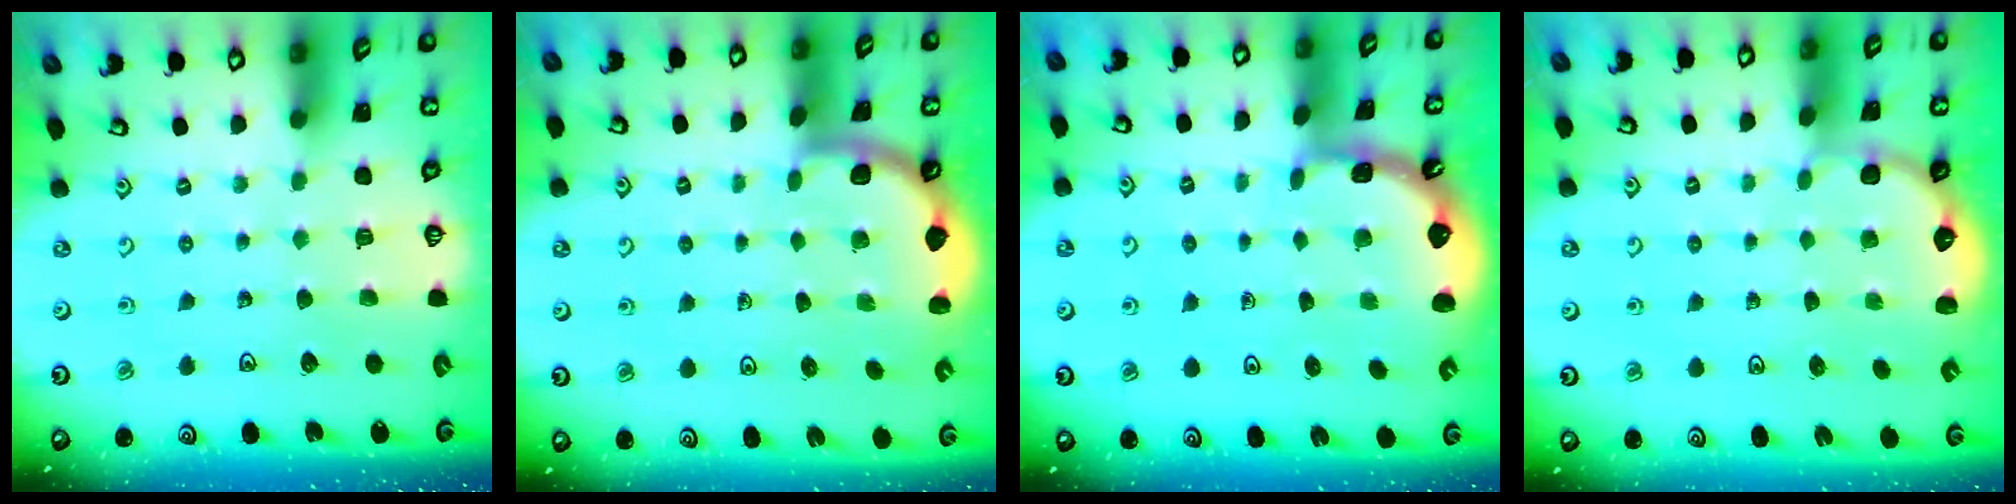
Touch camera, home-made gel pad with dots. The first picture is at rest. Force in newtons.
{"total": 1.6, "press": 1.6, "slide": 0.0}
{"total": 1.2, "press": 1.1, "slide": 0.1}
{"total": 2.2, "press": 1.1, "slide": 1.9}